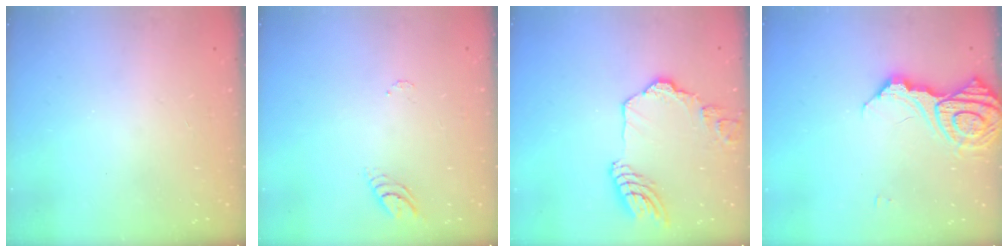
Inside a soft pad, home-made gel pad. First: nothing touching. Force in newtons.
{"total": 3.7, "press": 3.7, "slide": 0.3}
{"total": 15.5, "press": 15.4, "slide": 1.6}
{"total": 15.4, "press": 15.3, "slide": 1.5}